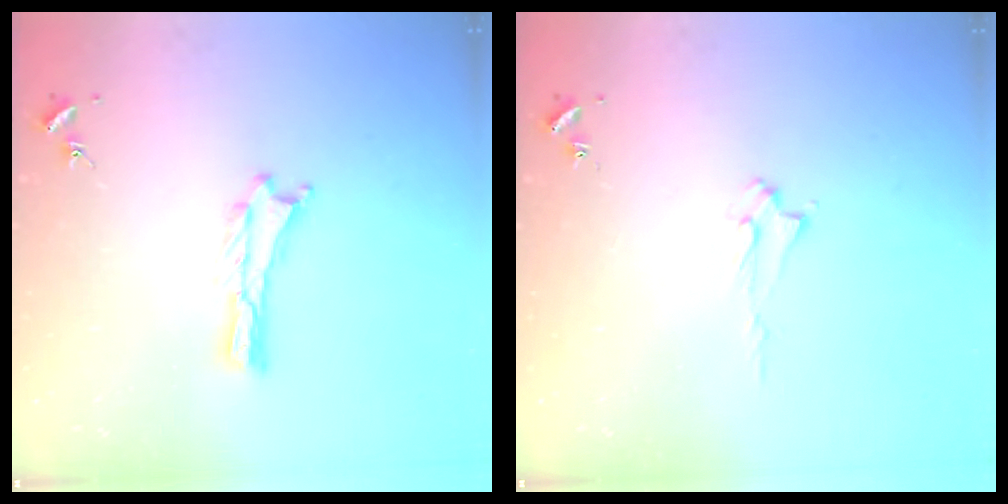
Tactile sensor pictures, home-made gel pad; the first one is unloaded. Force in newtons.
{"total": 1.9, "press": 1.8, "slide": 0.4}